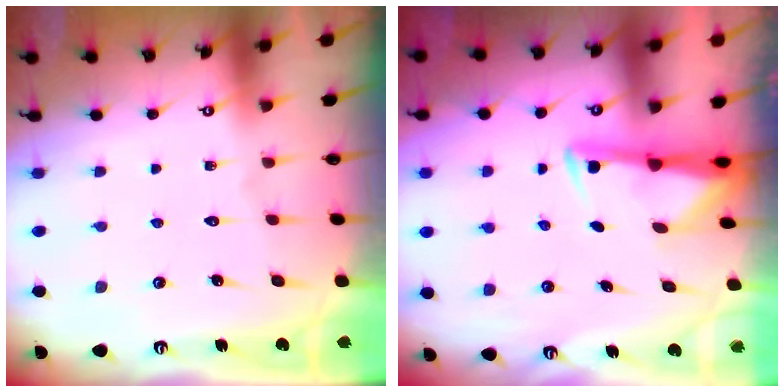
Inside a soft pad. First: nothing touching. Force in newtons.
{"total": 2.9, "press": 2.9, "slide": 0.5}